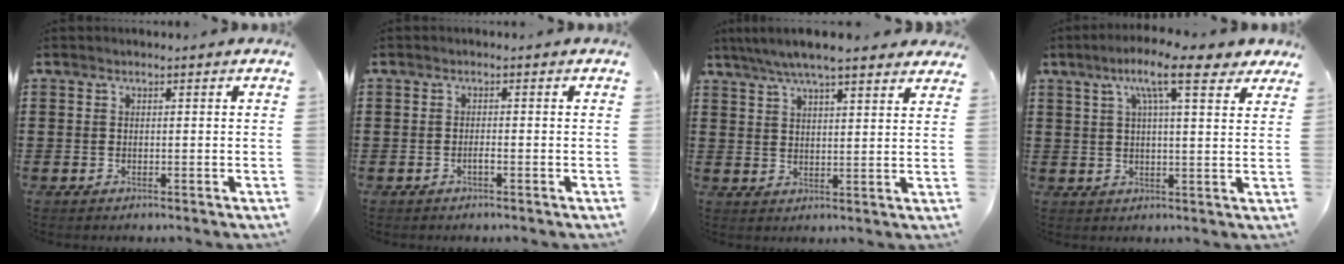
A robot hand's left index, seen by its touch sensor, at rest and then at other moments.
{"total": 1.0, "force": [-0.6, 0.2, 0.8], "torque": [-0.016, -0.003, -0.010]}
{"total": 6.2, "force": [5.3, 0.7, 3.2], "torque": [-0.077, -0.011, 0.094]}
{"total": 9.9, "force": [6.4, 2.1, 7.3], "torque": [-0.135, -0.010, 0.105]}